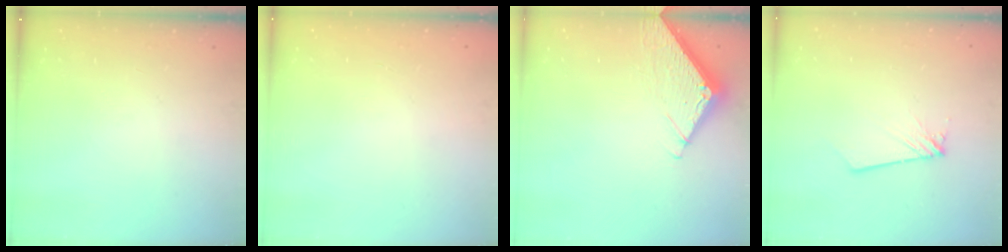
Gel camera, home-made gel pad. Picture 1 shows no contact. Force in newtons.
{"total": 0.0}
{"total": 8.2, "press": 8.1, "slide": 0.6}
{"total": 1.9, "press": 1.9, "slide": 0.1}